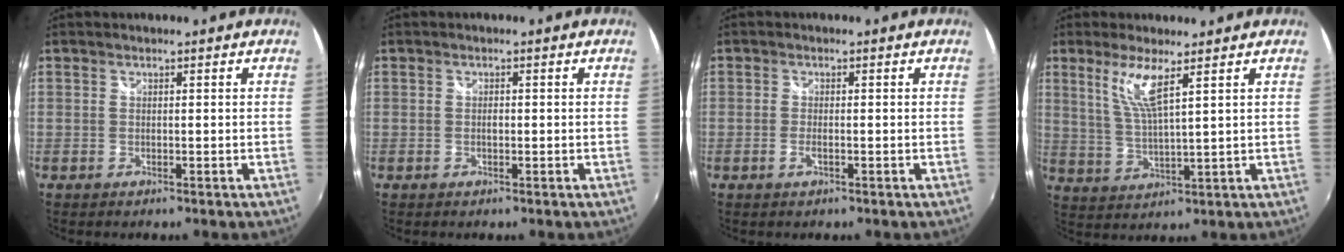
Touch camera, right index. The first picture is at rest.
{"total": 0.9, "force": [-0.1, 0.5, 0.7], "torque": [-0.011, 0.000, -0.003]}
{"total": 1.7, "force": [-0.7, 0.6, 1.4], "torque": [-0.030, -0.002, -0.013]}
{"total": 6.7, "force": [3.6, 0.5, 5.6], "torque": [-0.117, -0.011, 0.077]}